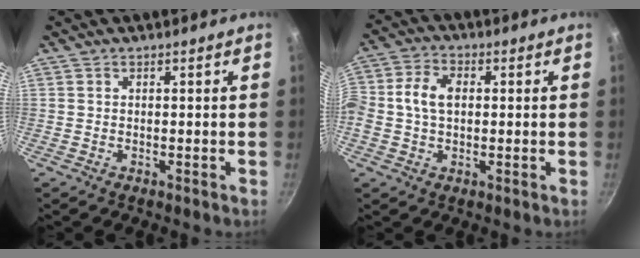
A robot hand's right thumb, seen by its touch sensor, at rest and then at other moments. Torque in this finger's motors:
{"motor_torque": [-0.06, 1.11, 0.87, -0.79, 0.47]}